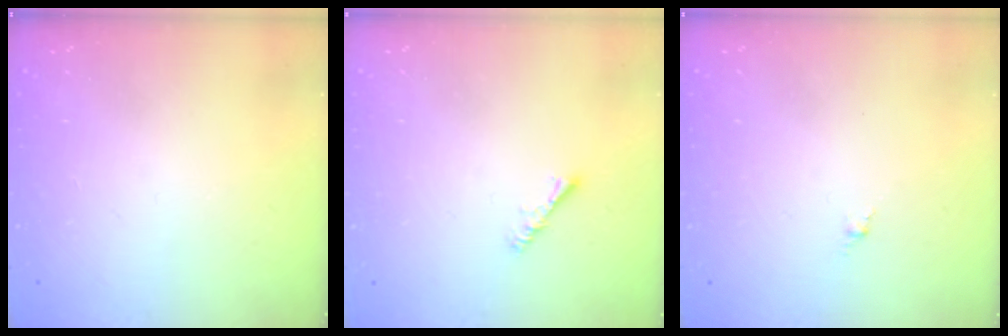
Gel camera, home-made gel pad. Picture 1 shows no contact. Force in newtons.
{"total": 2.3, "press": 2.3, "slide": 0.4}
{"total": 0.0}